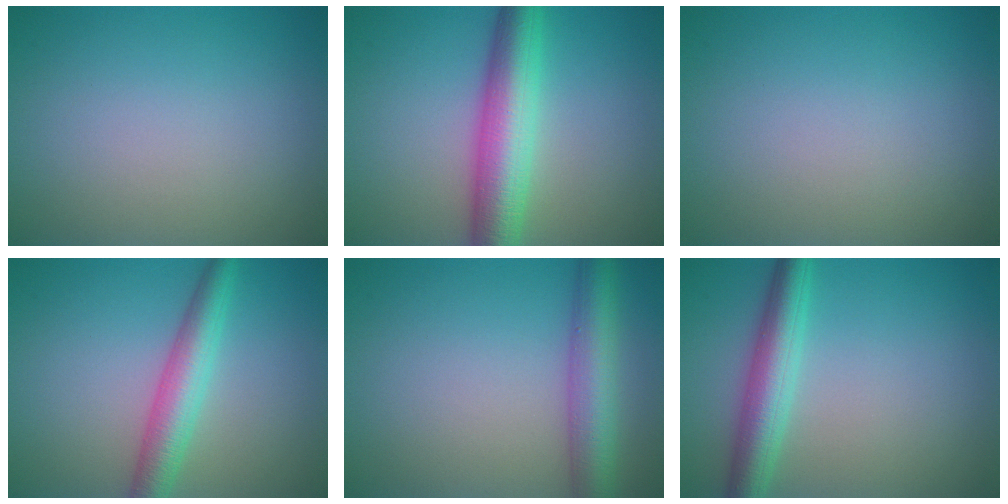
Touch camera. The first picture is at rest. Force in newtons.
{"total": 7.2, "press": 7.2, "slide": 0.1}
{"total": 0.0}
{"total": 4.4, "press": 4.4, "slide": 0.1}
{"total": 5.1, "press": 5.1, "slide": 0.2}
{"total": 4.7, "press": 4.7, "slide": 0.1}